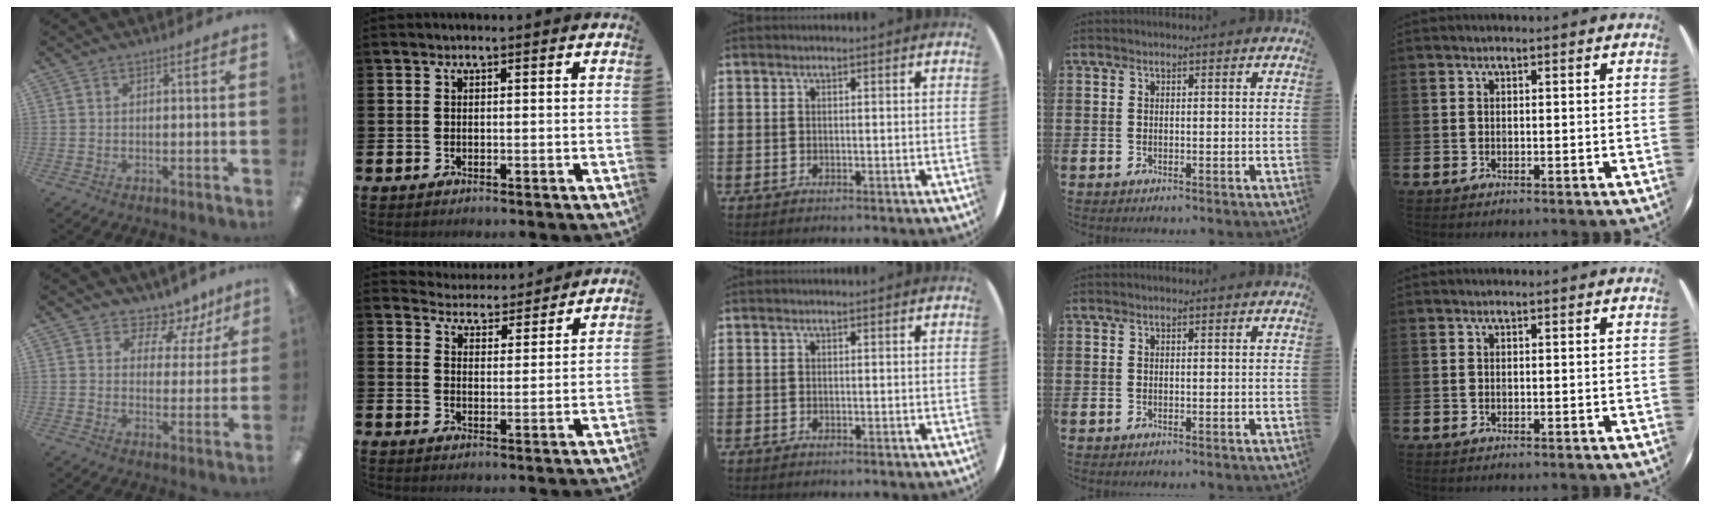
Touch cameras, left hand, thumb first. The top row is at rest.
{"thumb": {"total": 7.7, "force": [6.3, 3.9, 2.1], "torque": [-0.034, -0.051, 0.114]}, "index": {"total": 4.7, "force": [4.6, 1.0, -0.4], "torque": [-0.004, -0.038, 0.080]}}